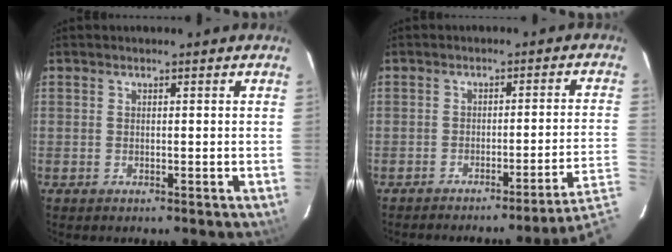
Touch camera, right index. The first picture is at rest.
{"total": 7.2, "force": [-5.4, -4.0, 2.7], "torque": [-0.042, -0.016, -0.069]}